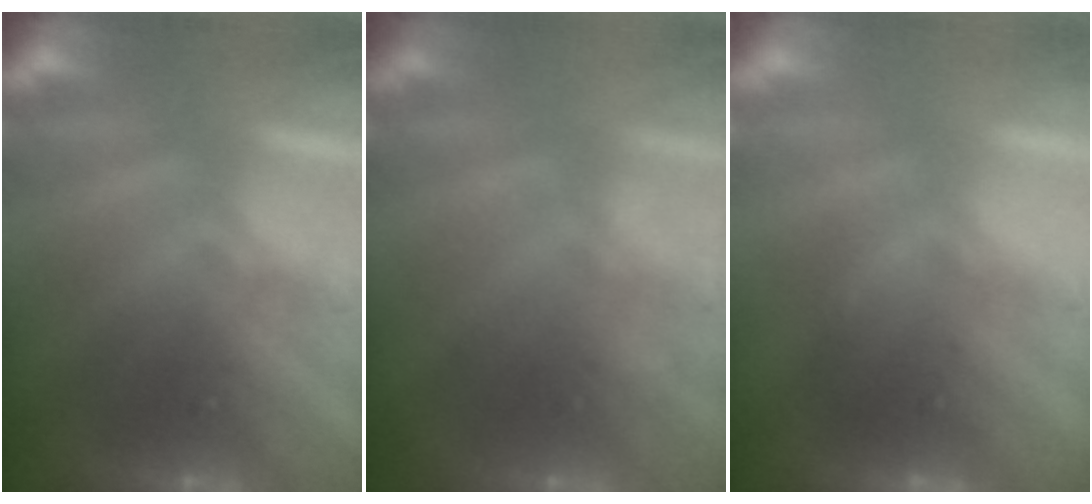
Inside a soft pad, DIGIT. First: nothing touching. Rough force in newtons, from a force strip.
{"total": 1.9}
{"total": 2.7}